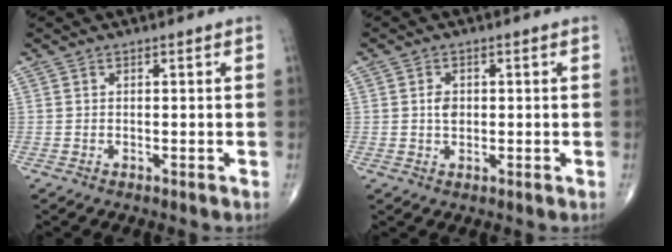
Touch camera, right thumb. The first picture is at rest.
{"total": 2.5, "force": [0.2, 1.8, 1.7], "torque": [-0.022, 0.001, 0.002]}